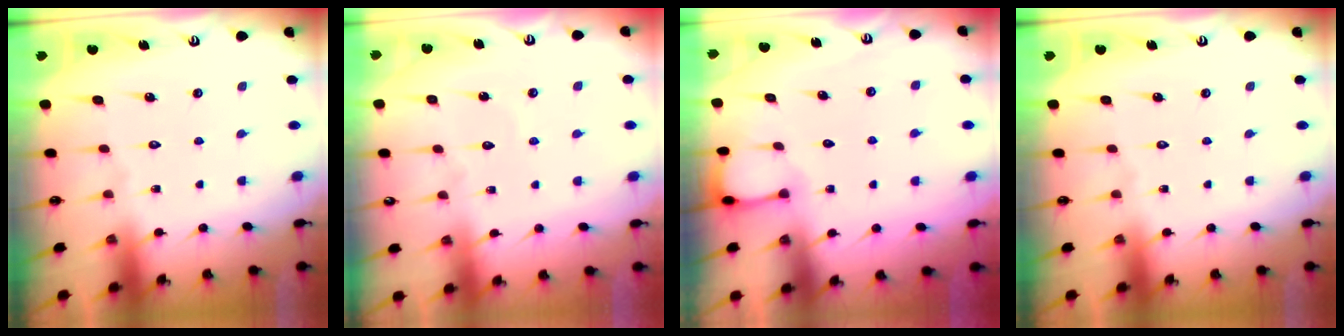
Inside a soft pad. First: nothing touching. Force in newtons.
{"total": 3.9, "press": 3.9, "slide": 0.3}
{"total": 2.1, "press": 2.1, "slide": 0.2}
{"total": 0.0}